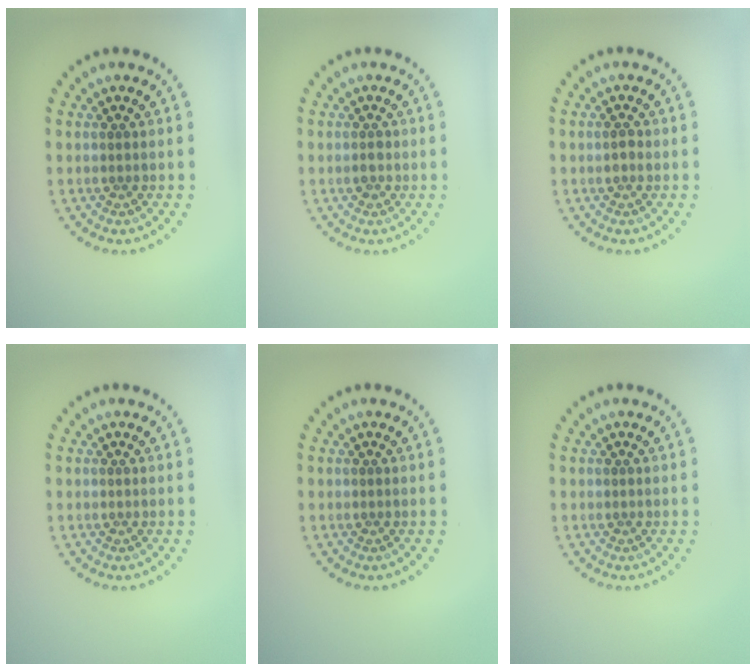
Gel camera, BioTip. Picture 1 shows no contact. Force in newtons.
{"total": 1.0, "press": 1.0, "slide": 0.1}
{"total": 1.0, "press": 1.0, "slide": 0.3}
{"total": 0.0}
{"total": 0.0}
{"total": 0.0}